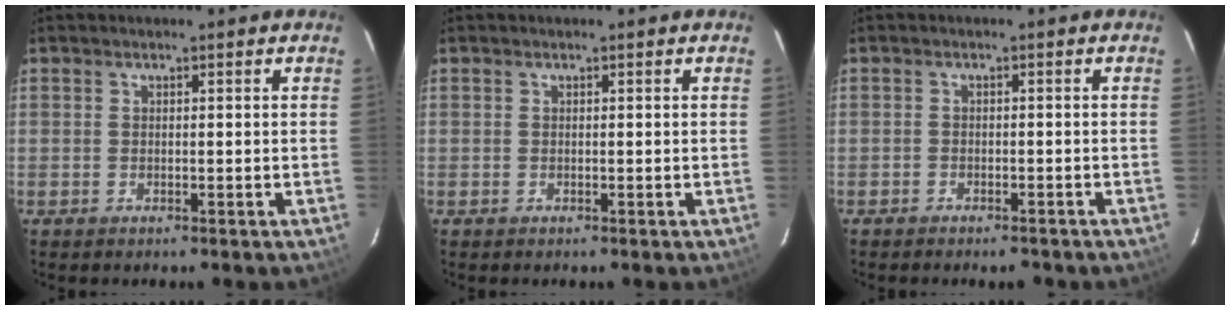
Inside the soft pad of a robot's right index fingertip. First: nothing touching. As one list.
[{"total": 0.0}, {"total": 3.8, "force": [-3.2, 1.5, 1.4], "torque": [-0.036, -0.001, -0.043]}]